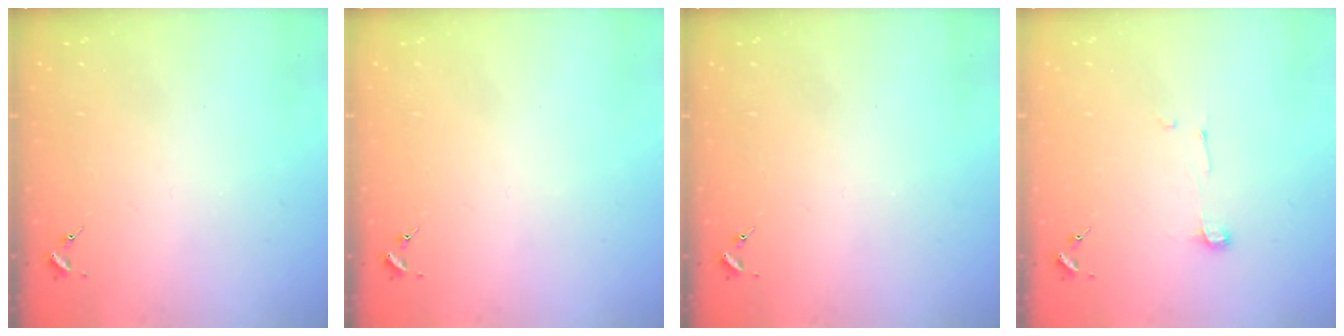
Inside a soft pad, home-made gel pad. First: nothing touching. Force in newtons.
{"total": 0.0}
{"total": 0.0}
{"total": 5.2, "press": 5.2, "slide": 0.4}